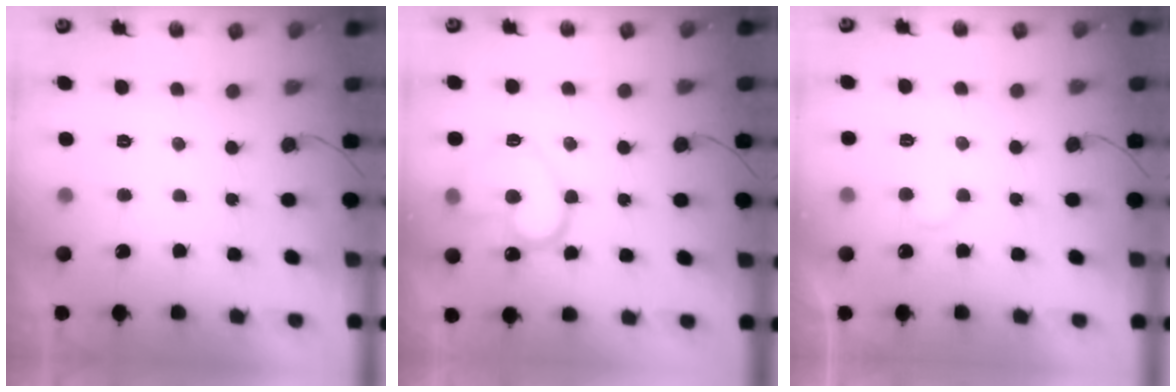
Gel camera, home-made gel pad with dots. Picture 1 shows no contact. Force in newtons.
{"total": 14.5, "press": 14.4, "slide": 1.3}
{"total": 4.5, "press": 4.5, "slide": 0.5}